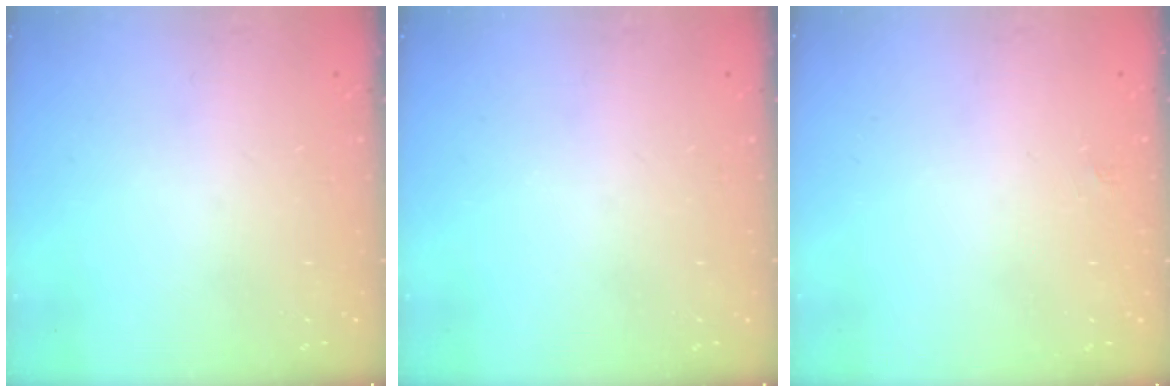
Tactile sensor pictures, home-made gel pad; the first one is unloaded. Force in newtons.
{"total": 0.0}
{"total": 1.9, "press": 1.9, "slide": 0.3}